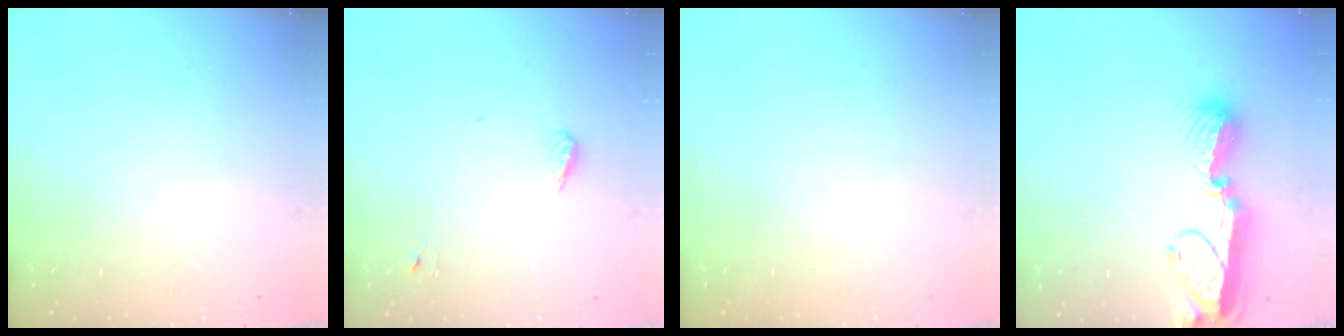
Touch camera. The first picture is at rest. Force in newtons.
{"total": 4.6, "press": 4.4, "slide": 1.0}
{"total": 0.0}
{"total": 12.4, "press": 12.4, "slide": 1.0}